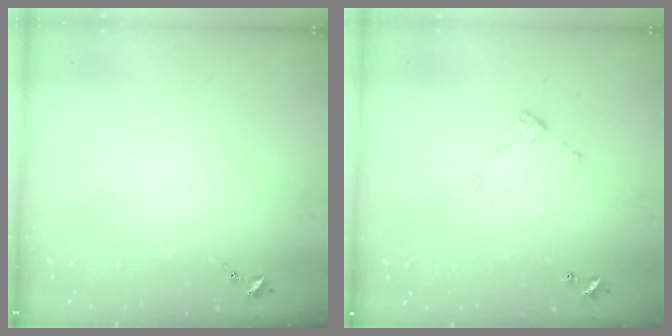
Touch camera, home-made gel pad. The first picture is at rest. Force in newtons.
{"total": 7.0, "press": 7.0, "slide": 0.4}